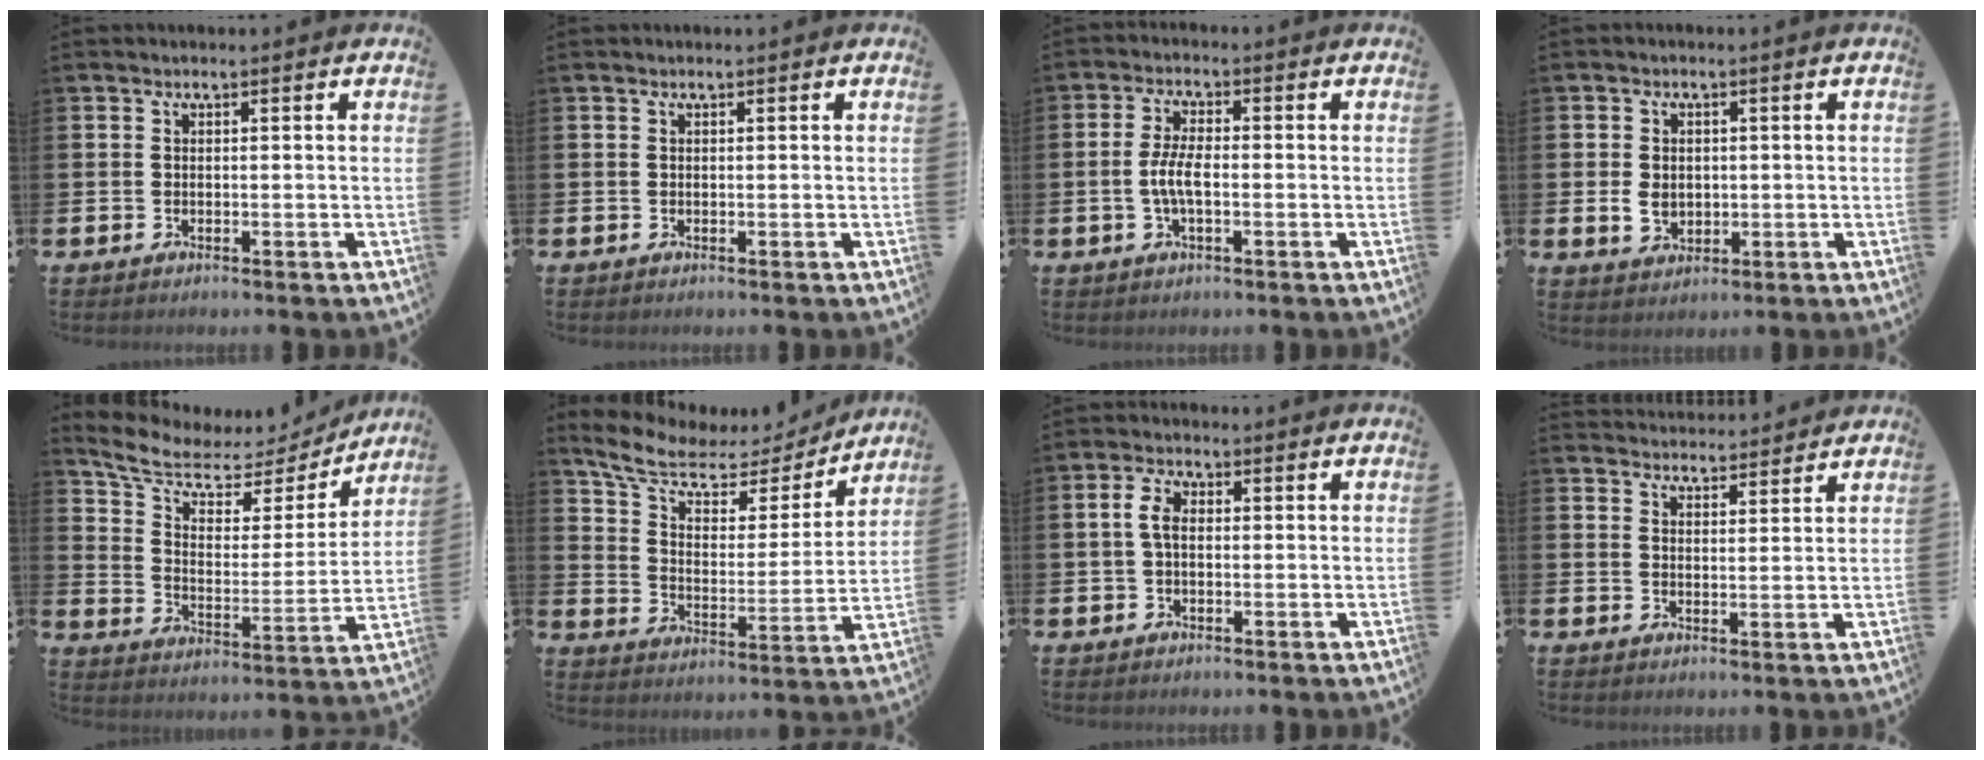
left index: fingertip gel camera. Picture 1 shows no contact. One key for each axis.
{"total": 0.0}
{"total": 4.0, "fx": -0.6, "fy": 1.4, "fz": 3.6, "tx": -0.073, "ty": 0.003, "tz": -0.015}
{"total": 3.0, "fx": 0.2, "fy": 2.4, "fz": 1.8, "tx": -0.032, "ty": 0.007, "tz": -0.002}
{"total": 7.6, "fx": 6.4, "fy": 3.1, "fz": 2.5, "tx": -0.091, "ty": -0.041, "tz": 0.108}
{"total": 8.4, "fx": 7.0, "fy": 3.4, "fz": 3.3, "tx": -0.099, "ty": -0.042, "tz": 0.116}
{"total": 3.3, "fx": 0.4, "fy": 2.0, "fz": 2.6, "tx": -0.052, "ty": 0.011, "tz": 0.004}
{"total": 3.8, "fx": 3.8, "fy": 0.4, "fz": -0.4, "tx": -0.001, "ty": -0.022, "tz": 0.069}